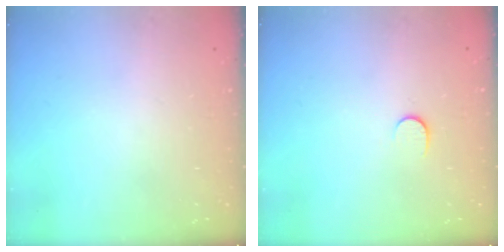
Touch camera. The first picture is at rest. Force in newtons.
{"total": 5.1, "press": 5.1, "slide": 0.6}